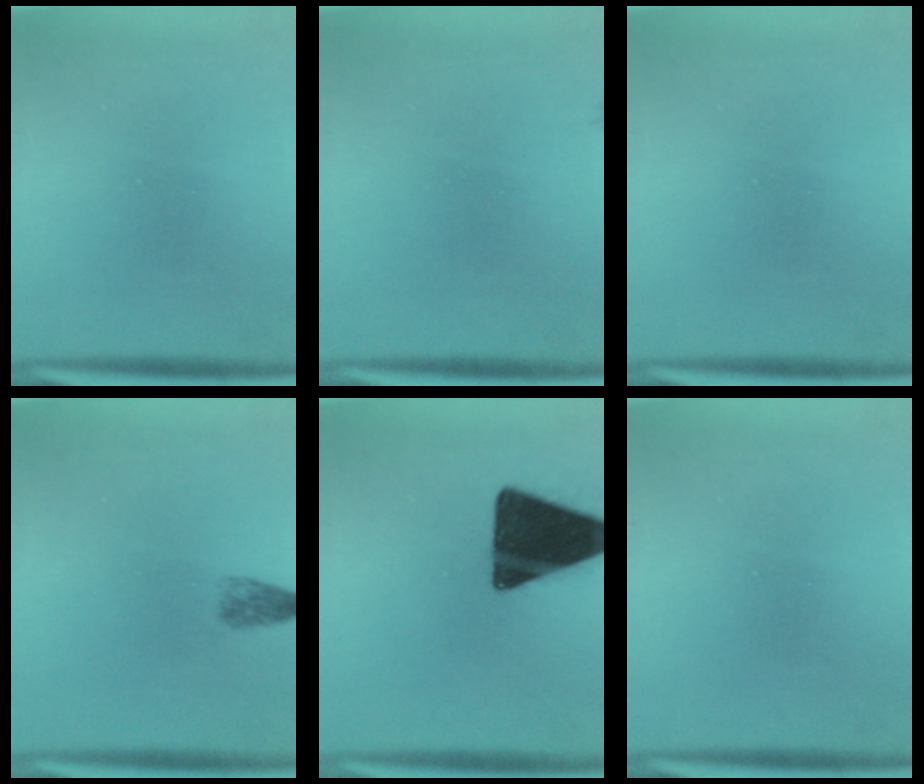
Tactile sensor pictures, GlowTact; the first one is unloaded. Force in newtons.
{"total": 0.6}
{"total": 0.0}
{"total": 1.4}
{"total": 16.7}
{"total": 0.0}